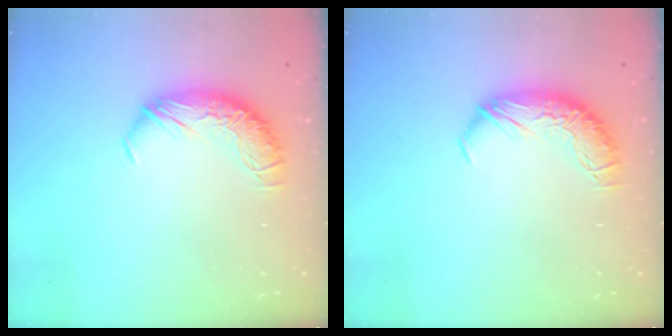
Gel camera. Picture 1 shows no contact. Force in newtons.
{"total": 0.0}